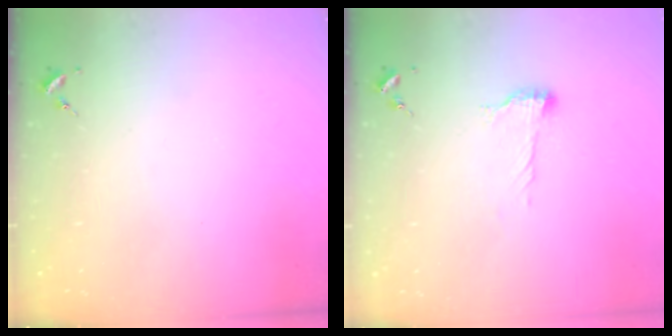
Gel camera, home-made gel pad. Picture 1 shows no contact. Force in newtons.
{"total": 8.2, "press": 8.1, "slide": 0.7}